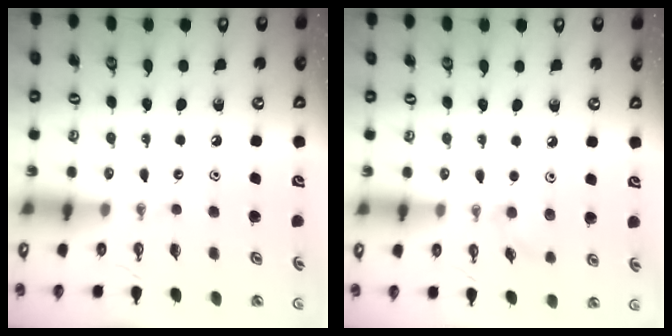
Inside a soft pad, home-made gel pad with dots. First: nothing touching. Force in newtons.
{"total": 4.2, "press": 4.1, "slide": 1.0}